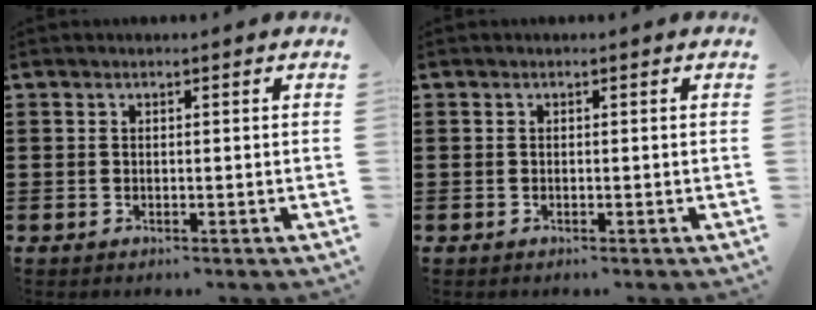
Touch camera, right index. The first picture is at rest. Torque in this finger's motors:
{"motor_torque": [-1.03, 1.11, 0.00, -0.01]}